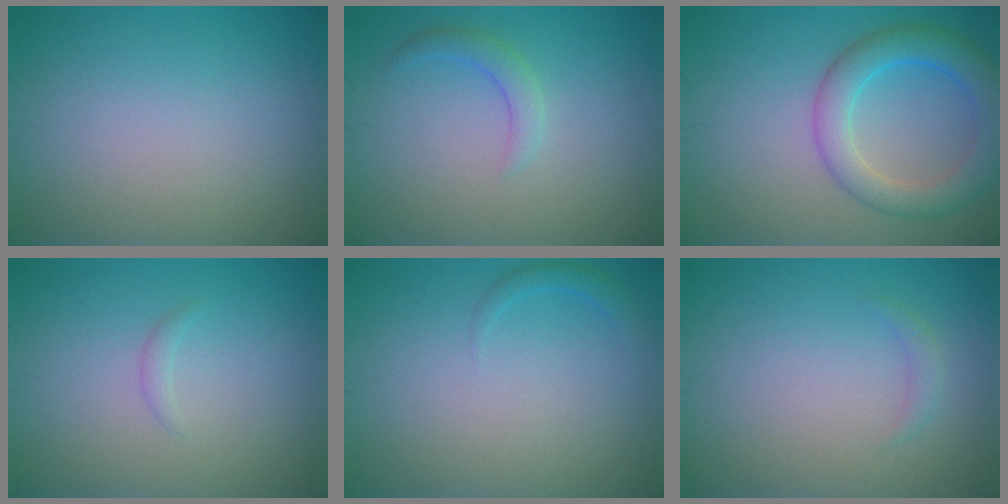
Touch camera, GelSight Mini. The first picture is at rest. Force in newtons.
{"total": 1.7, "press": 1.7, "slide": 0.1}
{"total": 5.4, "press": 5.4, "slide": 0.2}
{"total": 0.7, "press": 0.7, "slide": 0.1}
{"total": 1.2, "press": 1.1, "slide": 0.2}
{"total": 0.9, "press": 0.9, "slide": 0.0}